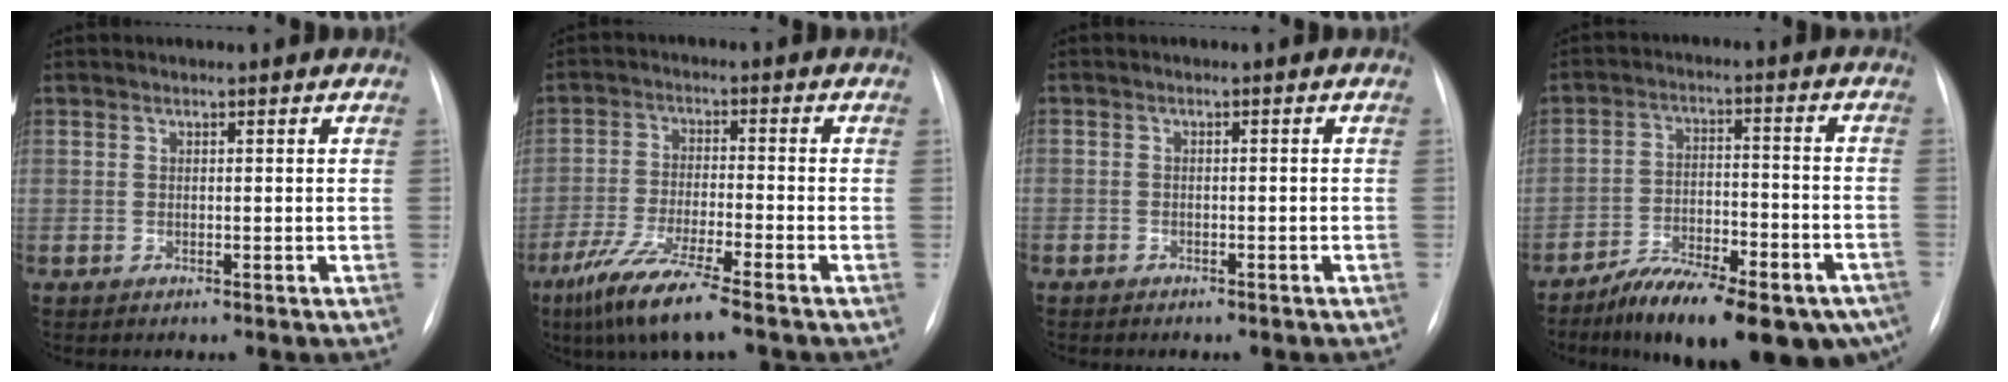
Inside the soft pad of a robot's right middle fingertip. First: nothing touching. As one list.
[{"total": 9.3, "force": [-6.4, 0.1, 6.7], "torque": [-0.140, -0.030, -0.122]}, {"total": 2.2, "force": [-1.7, 1.1, 0.7], "torque": [-0.016, 0.002, -0.018]}, {"total": 19.5, "force": [-13.8, 6.4, 12.1], "torque": [-0.127, 0.022, -0.207]}]